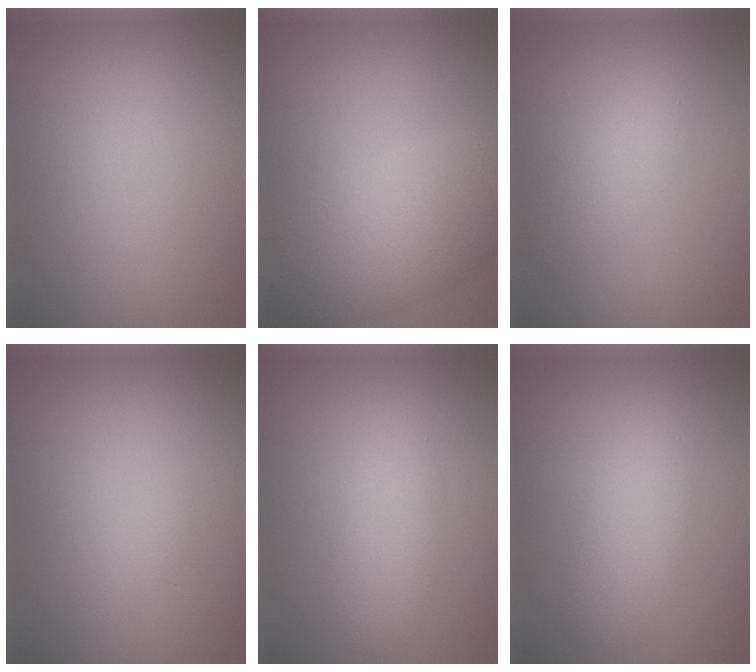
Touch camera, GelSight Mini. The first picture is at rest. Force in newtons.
{"total": 8.2, "press": 8.2, "slide": 0.4}
{"total": 2.9, "press": 2.9, "slide": 0.1}
{"total": 0.7, "press": 0.7, "slide": 0.0}
{"total": 2.9, "press": 2.9, "slide": 0.1}
{"total": 3.6, "press": 3.6, "slide": 0.2}